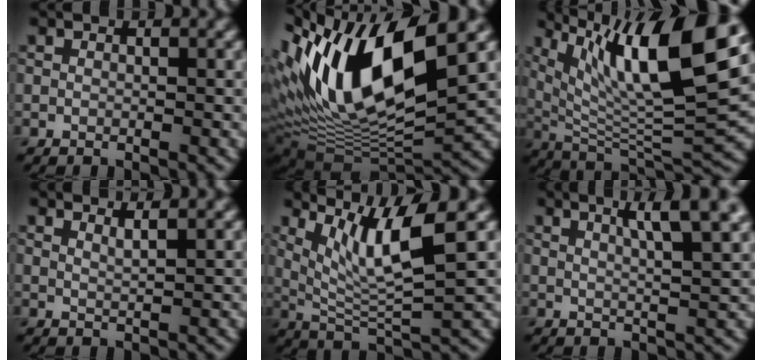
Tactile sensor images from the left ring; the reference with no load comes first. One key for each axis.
{"total": 14.8, "fx": 4.0, "fy": 5.7, "fz": 13.1, "tx": -0.241, "ty": 0.008, "tz": 0.068}
{"total": 14.2, "fx": 6.7, "fy": 3.9, "fz": 11.9, "tx": -0.197, "ty": 0.005, "tz": 0.123}
{"total": 1.6, "fx": 1.2, "fy": 0.4, "fz": 1.0, "tx": -0.007, "ty": 0.001, "tz": 0.013}
{"total": 6.6, "fx": 3.0, "fy": 1.2, "fz": 5.8, "tx": -0.106, "ty": -0.003, "tz": 0.059}
{"total": 5.6, "fx": 2.8, "fy": 1.2, "fz": 4.7, "tx": -0.052, "ty": 0.014, "tz": 0.037}